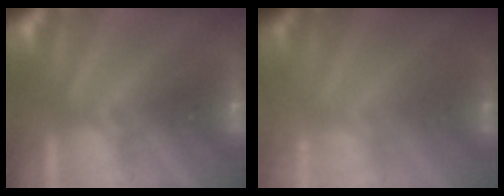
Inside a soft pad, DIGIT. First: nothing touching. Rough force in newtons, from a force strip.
{"total": 2.0}